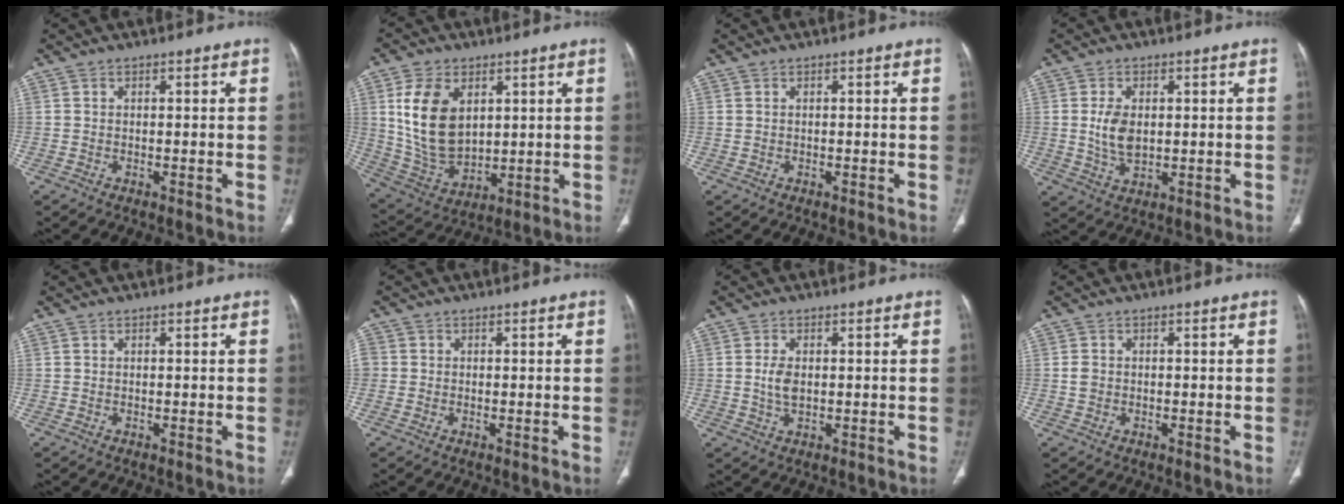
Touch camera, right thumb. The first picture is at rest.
{"total": 14.8, "force": [4.1, 9.6, 10.5], "torque": [-0.177, -0.020, 0.096]}
{"total": 0.0}
{"total": 6.0, "force": [0.5, 3.7, 4.7], "torque": [-0.087, -0.006, 0.017]}
{"total": 0.0}
{"total": 2.3, "force": [-0.1, 2.2, 0.8], "torque": [-0.013, 0.006, -0.002]}
{"total": 3.3, "force": [0.1, 2.0, 2.7], "torque": [-0.055, -0.001, 0.004]}
{"total": 1.6, "force": [-0.1, 1.4, 0.8], "torque": [-0.013, 0.002, -0.001]}